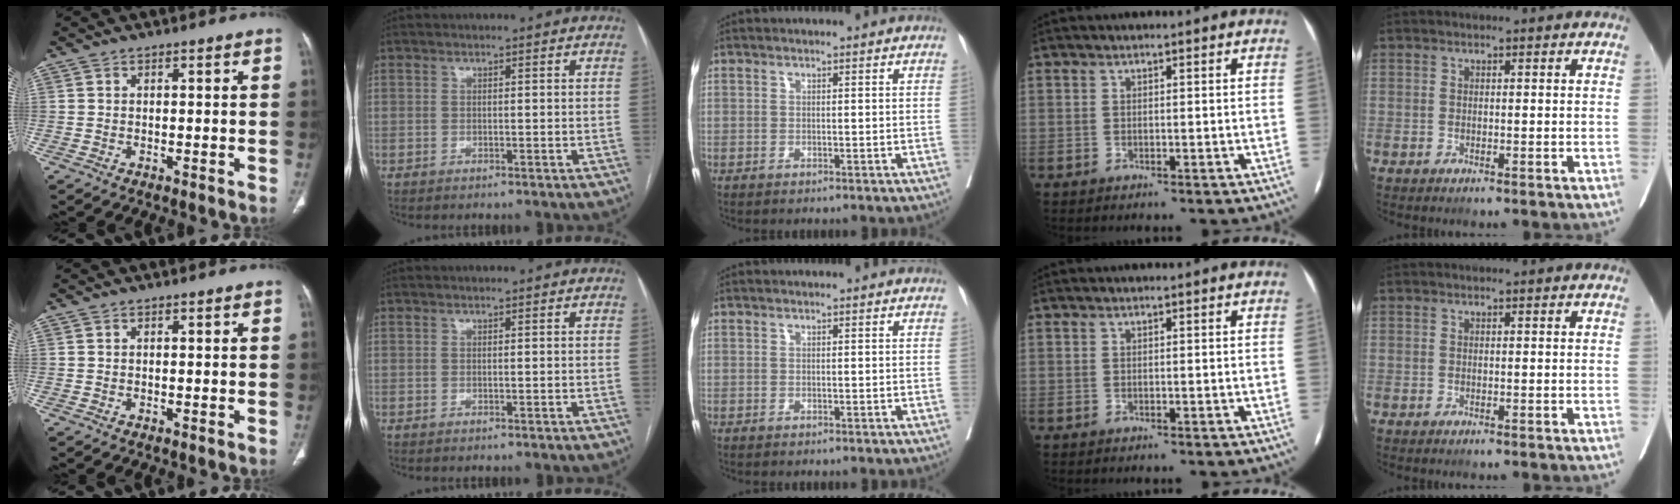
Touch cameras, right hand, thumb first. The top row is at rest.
{}